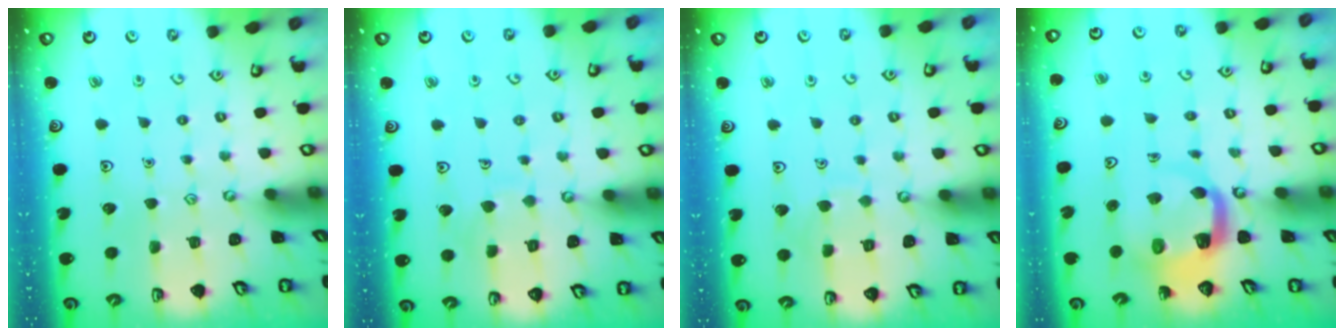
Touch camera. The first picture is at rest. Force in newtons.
{"total": 5.4, "press": 5.4, "slide": 0.5}
{"total": 5.2, "press": 5.1, "slide": 0.4}
{"total": 5.7, "press": 5.6, "slide": 0.8}